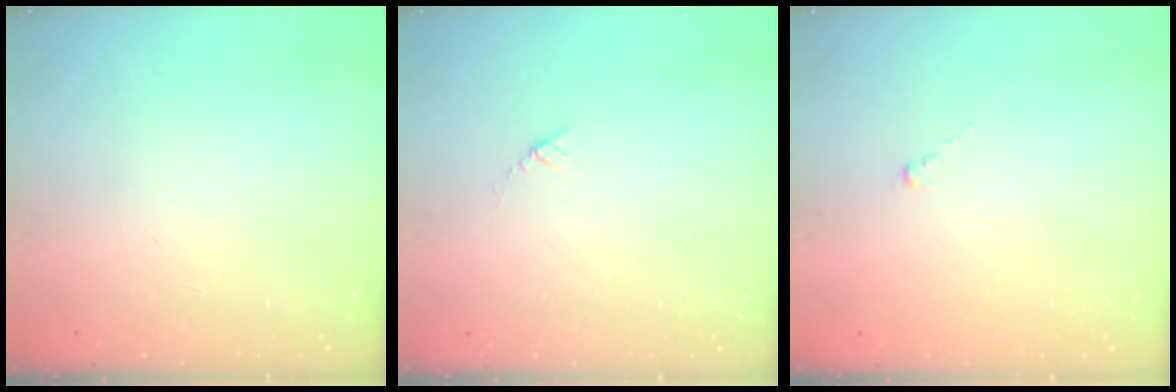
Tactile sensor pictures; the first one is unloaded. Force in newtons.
{"total": 2.7, "press": 2.6, "slide": 0.4}
{"total": 0.8, "press": 0.7, "slide": 0.5}